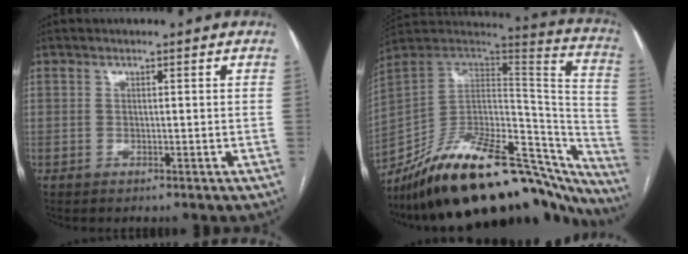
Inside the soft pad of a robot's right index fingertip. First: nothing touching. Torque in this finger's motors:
{"motor_torque": [1.33, -0.81, 0.82, 0.08]}